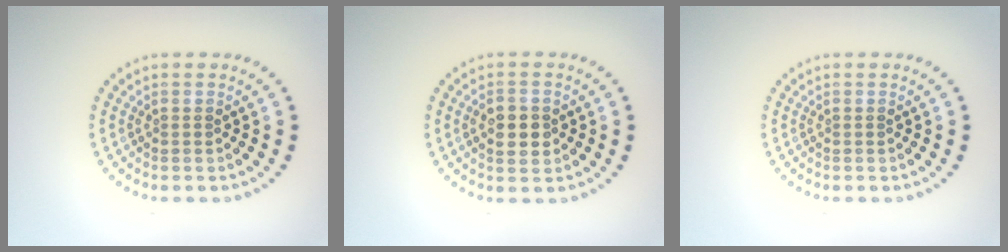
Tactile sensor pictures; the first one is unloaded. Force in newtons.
{"total": 2.9, "press": 2.9, "slide": 0.1}
{"total": 0.0}